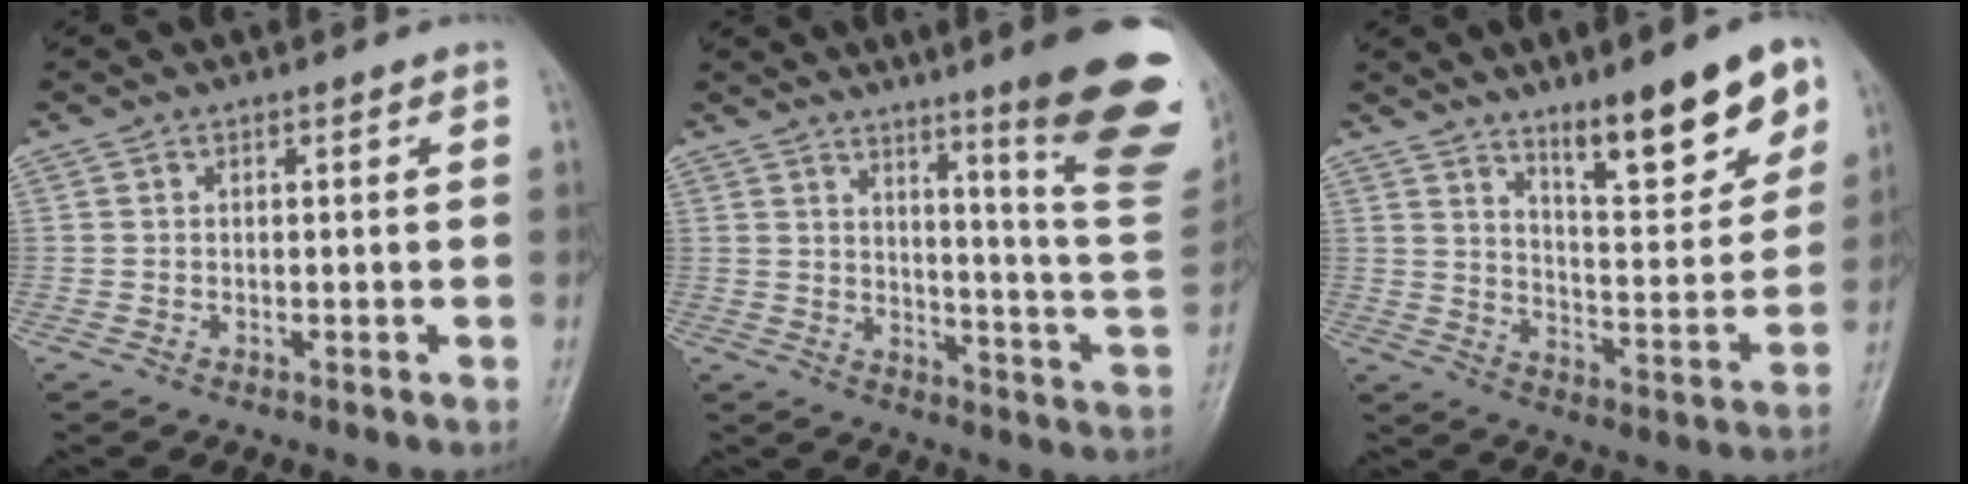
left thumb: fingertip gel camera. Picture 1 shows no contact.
{"total": 22.6, "force": [12.7, 2.5, 18.5], "torque": [-0.206, -0.076, 0.166]}
{"total": 16.3, "force": [10.2, 4.2, 12.0], "torque": [-0.144, -0.061, 0.166]}